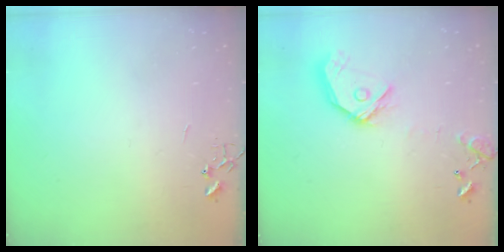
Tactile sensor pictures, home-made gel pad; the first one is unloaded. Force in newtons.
{"total": 14.2, "press": 14.1, "slide": 2.1}